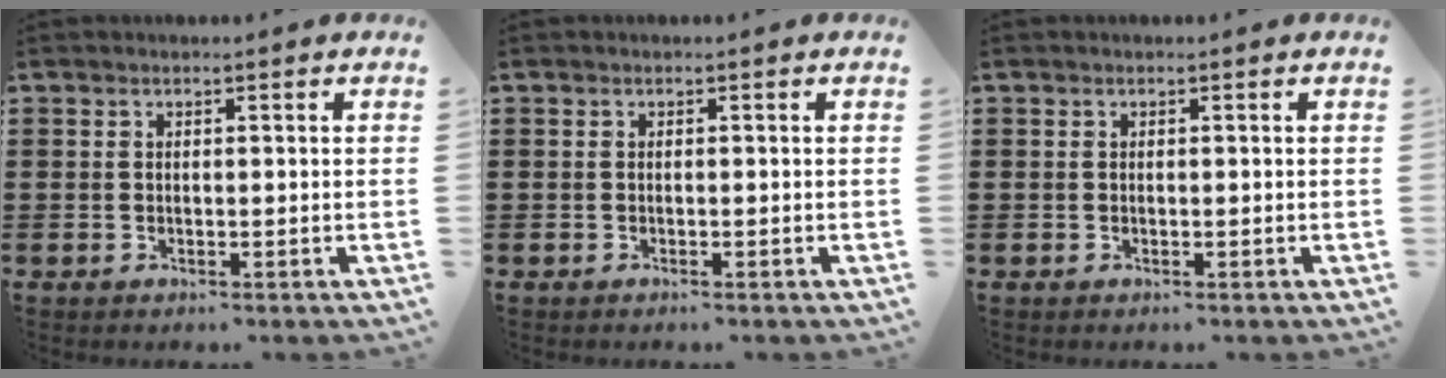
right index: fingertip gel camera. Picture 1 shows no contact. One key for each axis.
{"total": 0.0}
{"total": 0.0}